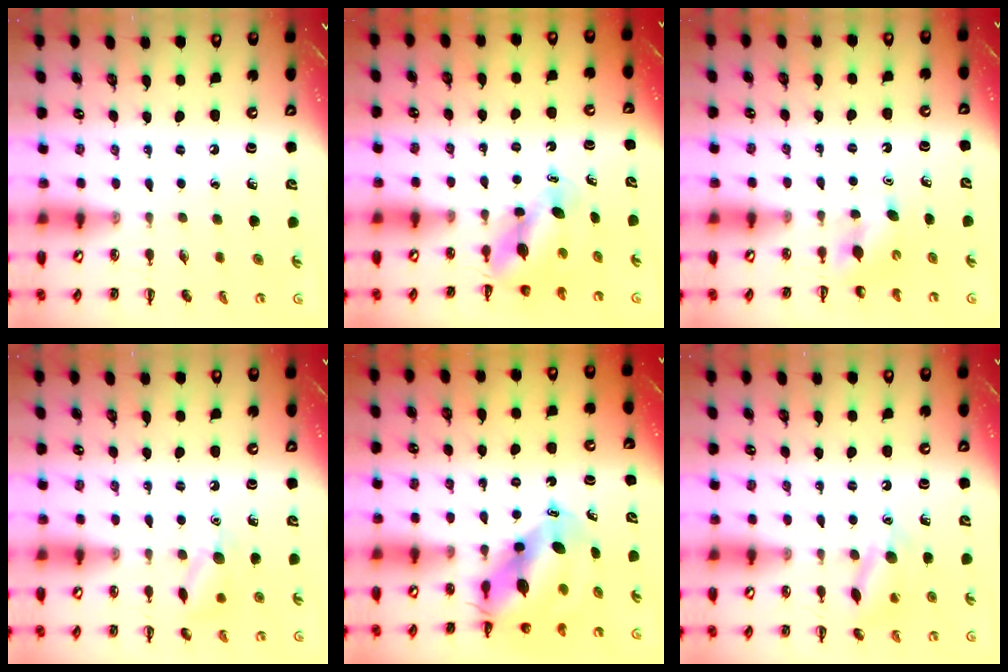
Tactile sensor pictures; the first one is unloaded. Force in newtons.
{"total": 5.8, "press": 5.8, "slide": 0.3}
{"total": 3.8, "press": 3.6, "slide": 1.2}
{"total": 9.8, "press": 9.7, "slide": 0.9}
{"total": 9.8, "press": 9.4, "slide": 2.8}
{"total": 12.0, "press": 11.9, "slide": 1.8}